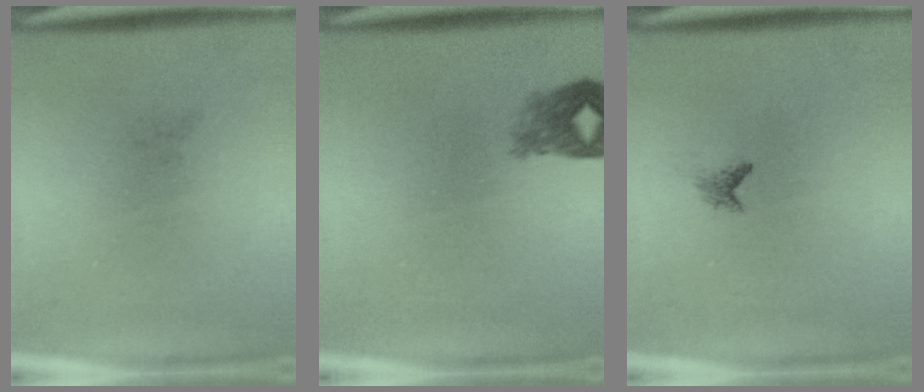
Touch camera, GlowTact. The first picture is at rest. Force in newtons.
{"total": 2.4}
{"total": 0.8}